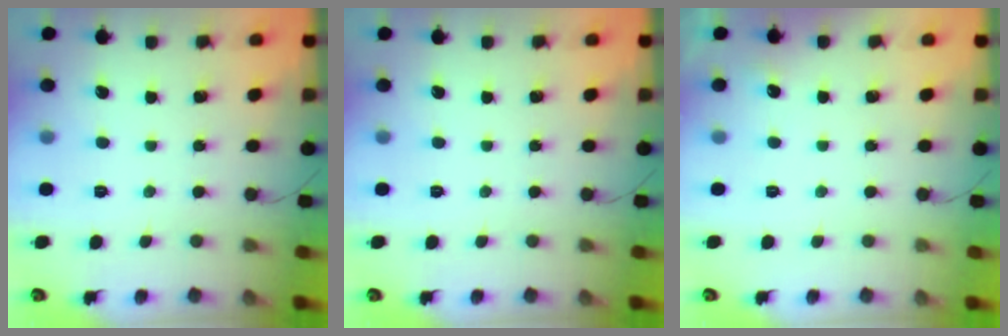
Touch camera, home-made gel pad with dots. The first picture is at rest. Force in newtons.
{"total": 0.0}
{"total": 11.6, "press": 2.8, "slide": 11.2}